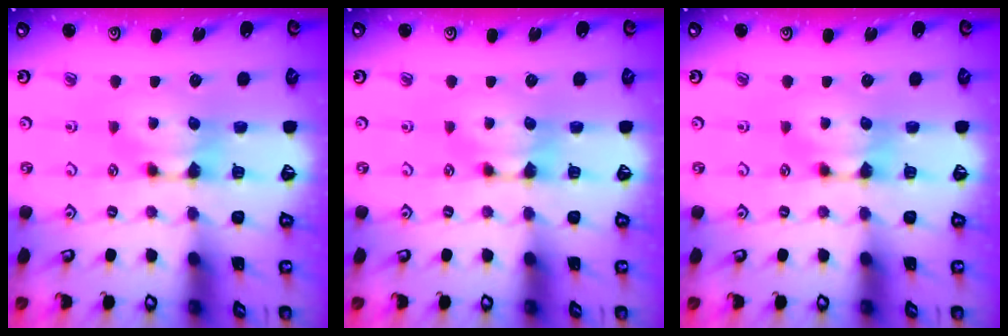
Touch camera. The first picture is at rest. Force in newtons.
{"total": 0.0}
{"total": 0.0}